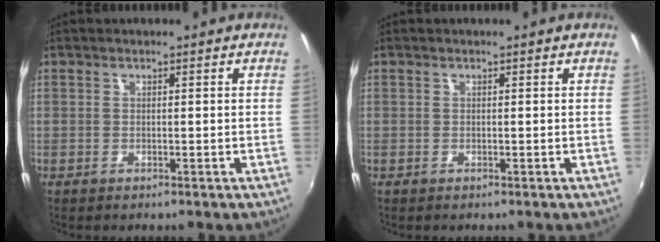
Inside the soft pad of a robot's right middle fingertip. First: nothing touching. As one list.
[{"total": 0.0}]